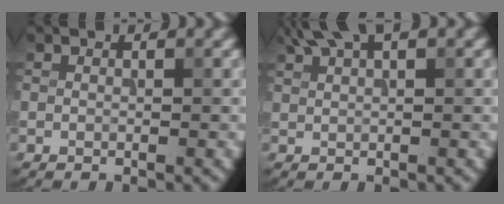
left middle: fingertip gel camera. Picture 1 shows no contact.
{"total": 3.6, "force": [2.5, 1.0, 2.4], "torque": [-0.041, 0.010, 0.047]}